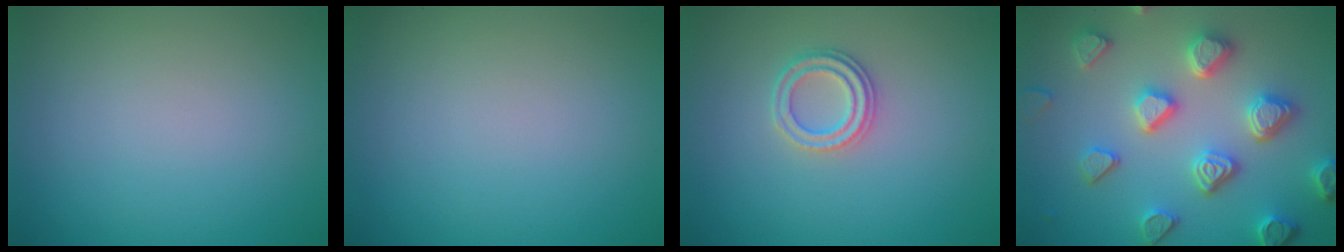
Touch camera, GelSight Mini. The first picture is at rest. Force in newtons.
{"total": 0.0}
{"total": 2.2, "press": 2.1, "slide": 0.6}
{"total": 5.6, "press": 5.2, "slide": 2.1}